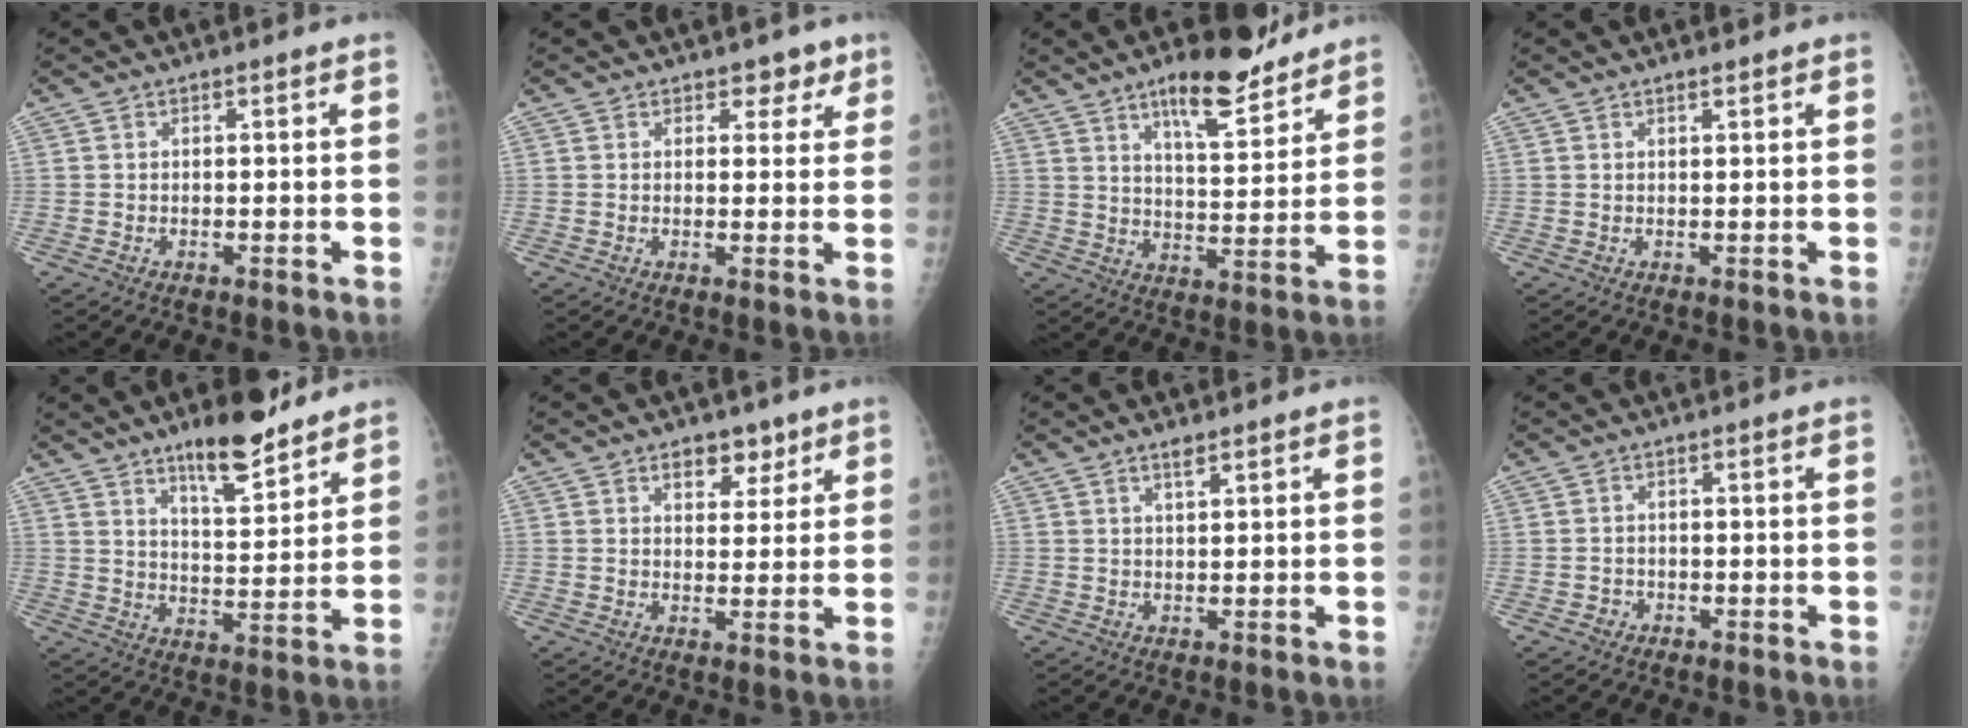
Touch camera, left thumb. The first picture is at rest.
{"total": 3.3, "force": [2.1, 2.2, 1.2], "torque": [0.015, -0.009, 0.024]}
{"total": 12.8, "force": [9.2, 3.9, 8.0], "torque": [-0.098, -0.059, 0.148]}
{"total": 0.9, "force": [0.7, 0.1, 0.6], "torque": [-0.005, -0.004, 0.014]}
{"total": 11.6, "force": [8.6, 3.2, 7.1], "torque": [-0.091, -0.062, 0.143]}
{"total": 5.3, "force": [3.3, 3.2, 2.5], "torque": [-0.006, -0.018, 0.049]}
{"total": 2.1, "force": [1.5, 0.5, 1.4], "torque": [-0.020, -0.009, 0.028]}
{"total": 1.3, "force": [-0.7, 1.1, 0.1], "torque": [0.010, 0.007, -0.014]}